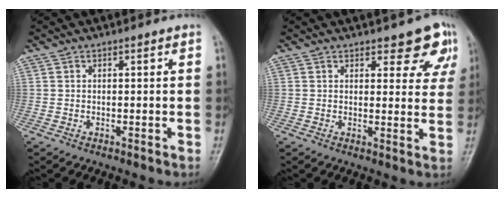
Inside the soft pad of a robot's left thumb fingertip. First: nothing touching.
{"total": 7.0, "force": [4.6, 3.2, 4.1], "torque": [-0.009, -0.024, 0.050]}